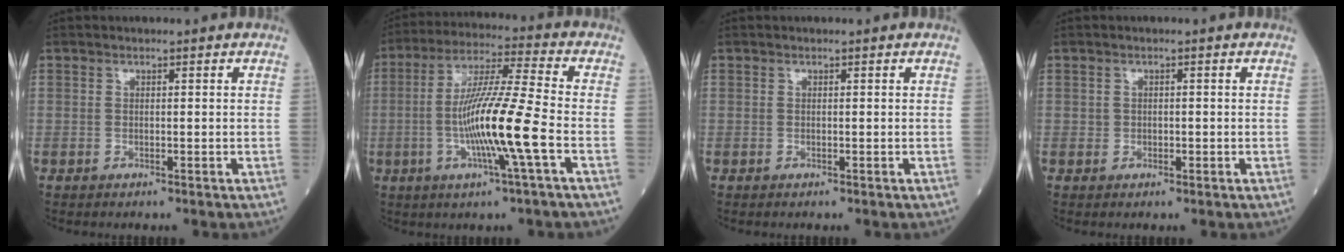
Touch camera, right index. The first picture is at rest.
{"total": 13.2, "force": [-3.3, -0.8, 12.8], "torque": [-0.240, -0.008, -0.068]}
{"total": 0.0}
{"total": 0.9, "force": [0.0, 0.8, 0.3], "torque": [-0.005, 0.003, 0.004]}